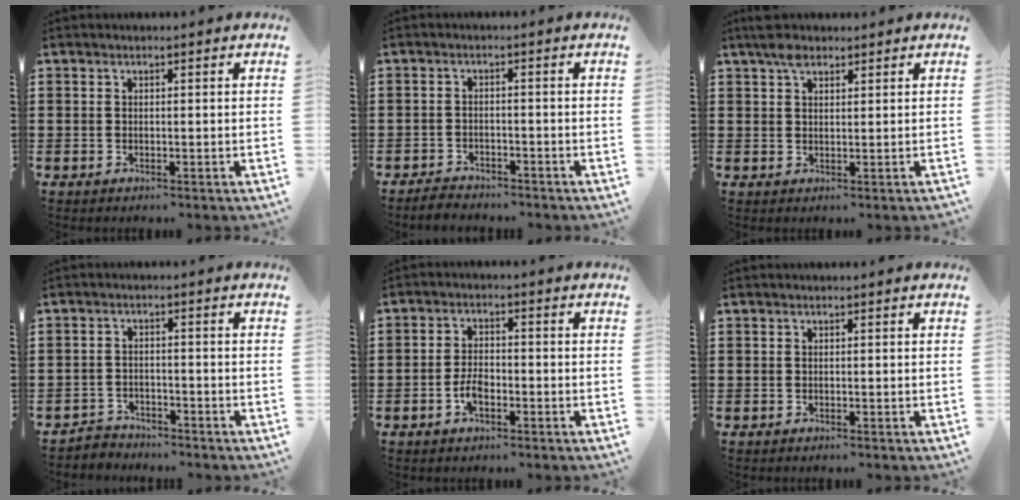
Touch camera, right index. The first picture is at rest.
{"total": 2.3, "force": [-2.3, 0.2, -0.1], "torque": [-0.005, 0.001, -0.051]}
{"total": 3.0, "force": [2.1, 1.2, 1.7], "torque": [-0.039, 0.005, 0.039]}
{"total": 2.7, "force": [-2.6, 0.5, -0.3], "torque": [-0.004, 0.001, -0.058]}
{"total": 3.7, "force": [-1.6, 1.8, 2.9], "torque": [-0.072, -0.003, -0.035]}
{"total": 0.0}